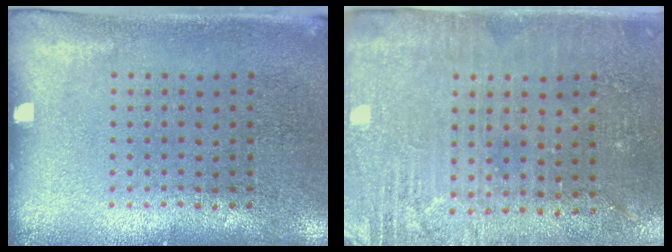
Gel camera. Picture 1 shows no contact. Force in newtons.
{"total": 2.8, "press": 2.8, "slide": 0.4}